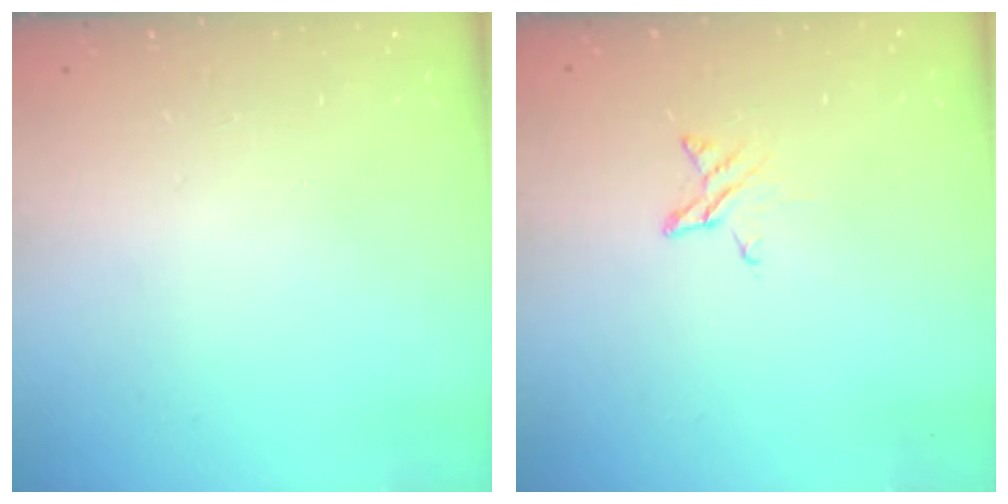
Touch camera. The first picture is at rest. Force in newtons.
{"total": 2.9, "press": 2.9, "slide": 0.3}